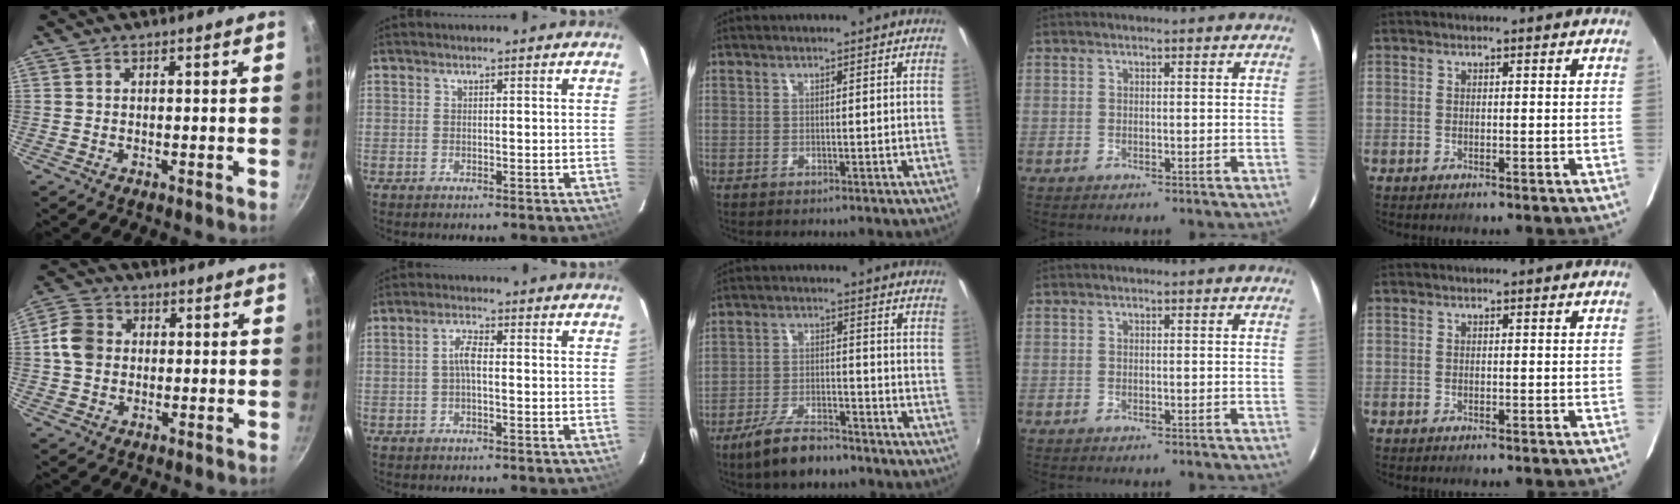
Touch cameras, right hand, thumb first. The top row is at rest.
{"thumb": {"total": 6.9, "force": [0.3, 5.9, 3.7], "torque": [-0.051, 0.011, -0.010]}, "index": {"total": 2.8, "force": [-0.3, 0.8, 2.6], "torque": [-0.053, 0.008, -0.005]}, "middle": {"total": 8.9, "force": [-6.9, 2.6, 4.9], "torque": [-0.111, -0.008, -0.119]}}